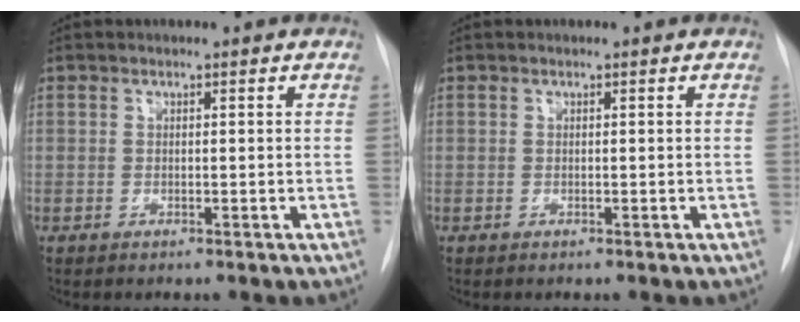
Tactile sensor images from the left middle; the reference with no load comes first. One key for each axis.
{"total": 0.0}